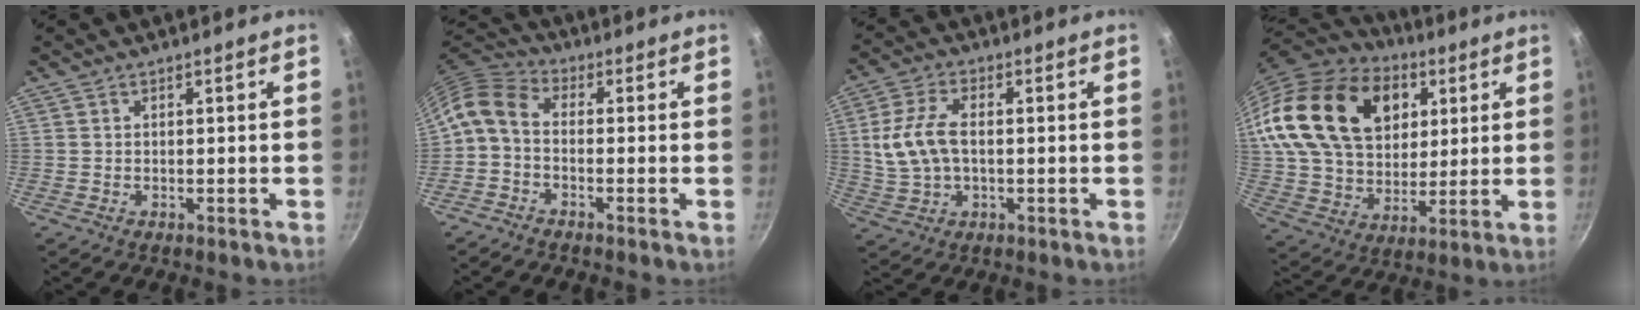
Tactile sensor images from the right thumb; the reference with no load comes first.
{"total": 7.2, "force": [-0.8, 4.9, 5.1], "torque": [-0.111, 0.035, -0.036]}
{"total": 10.0, "force": [0.5, 5.9, 8.1], "torque": [-0.167, 0.015, 0.010]}
{"total": 27.9, "force": [10.5, 19.3, 17.2], "torque": [-0.296, -0.009, 0.191]}